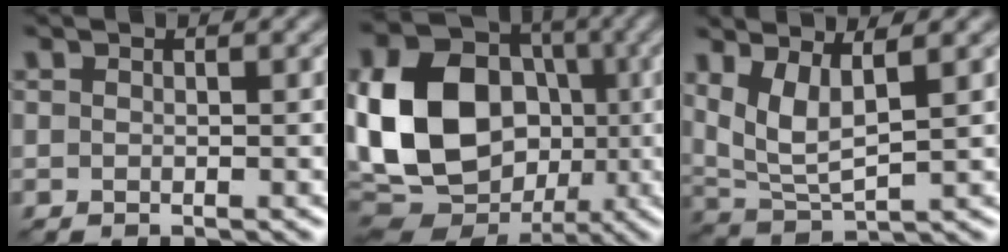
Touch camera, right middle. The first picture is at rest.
{"total": 16.2, "force": [-1.4, 12.6, 10.1], "torque": [-0.220, -0.002, -0.018]}
{"total": 4.3, "force": [1.9, 1.4, 3.6], "torque": [-0.085, -0.008, 0.046]}